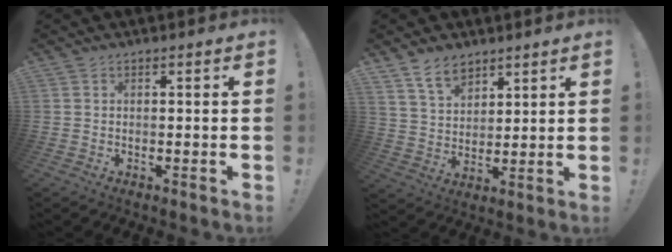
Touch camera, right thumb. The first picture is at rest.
{"total": 7.7, "force": [5.8, 4.4, 2.7], "torque": [-0.040, -0.036, 0.110]}